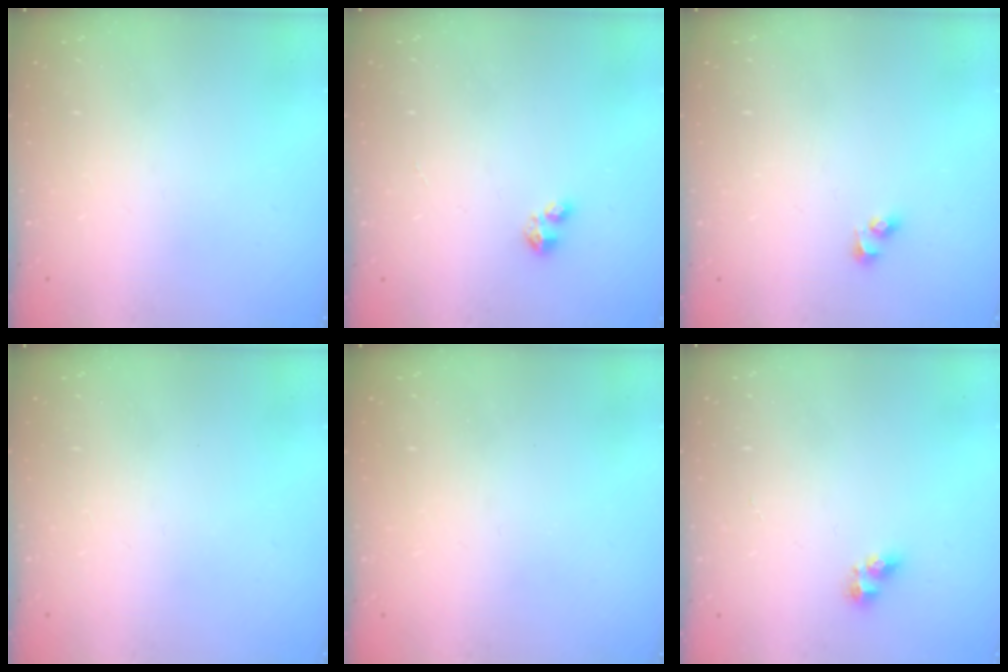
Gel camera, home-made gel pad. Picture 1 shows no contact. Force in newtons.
{"total": 2.7, "press": 2.7, "slide": 0.4}
{"total": 2.7, "press": 2.5, "slide": 1.2}
{"total": 0.0}
{"total": 0.7, "press": 0.6, "slide": 0.4}
{"total": 5.1, "press": 5.0, "slide": 0.4}